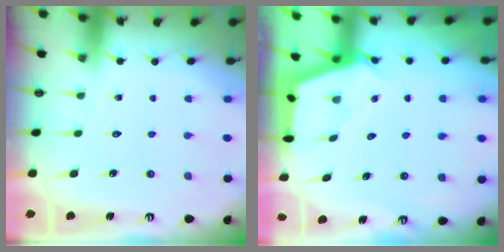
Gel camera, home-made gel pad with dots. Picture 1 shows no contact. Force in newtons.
{"total": 3.0, "press": 3.0, "slide": 0.3}